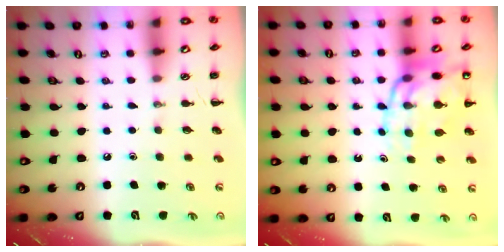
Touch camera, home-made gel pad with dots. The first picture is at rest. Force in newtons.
{"total": 14.7, "press": 14.3, "slide": 3.2}